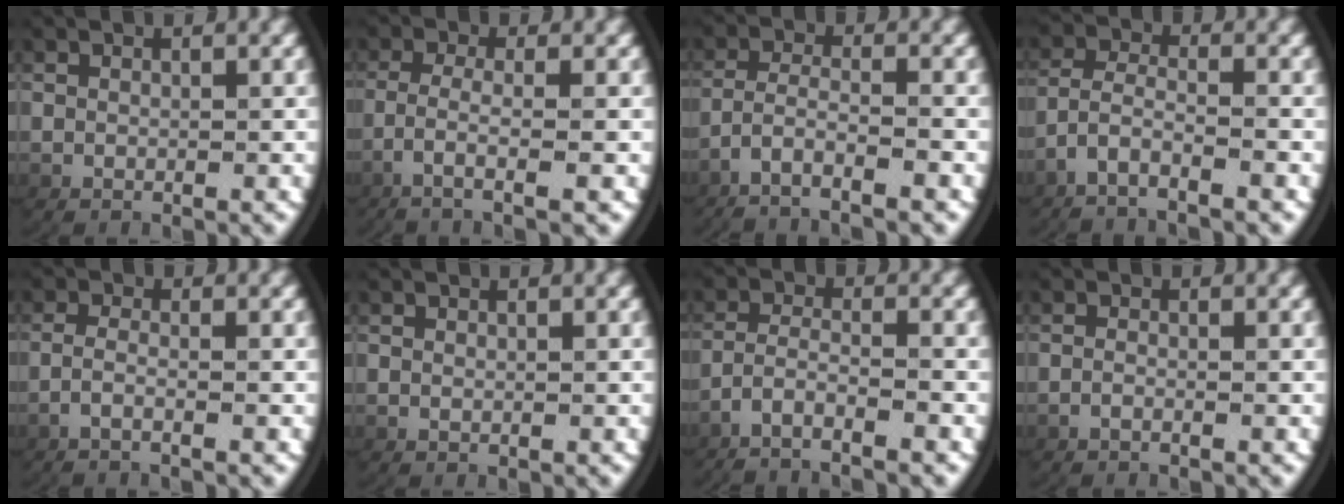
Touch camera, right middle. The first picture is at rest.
{"total": 3.9, "force": [-1.5, 0.4, 3.5], "torque": [-0.080, -0.012, -0.020]}
{"total": 4.7, "force": [-3.7, 1.2, 2.6], "torque": [-0.072, -0.025, -0.051]}
{"total": 4.0, "force": [-2.9, 1.8, 2.1], "torque": [-0.067, -0.023, -0.042]}
{"total": 1.9, "force": [-1.2, 0.0, 1.5], "torque": [-0.047, -0.011, -0.017]}
{"total": 0.0}
{"total": 4.5, "force": [-3.7, 1.1, 2.2], "torque": [-0.060, -0.020, -0.055]}
{"total": 1.1, "force": [-0.9, 0.0, 0.7], "torque": [-0.023, -0.002, -0.017]}